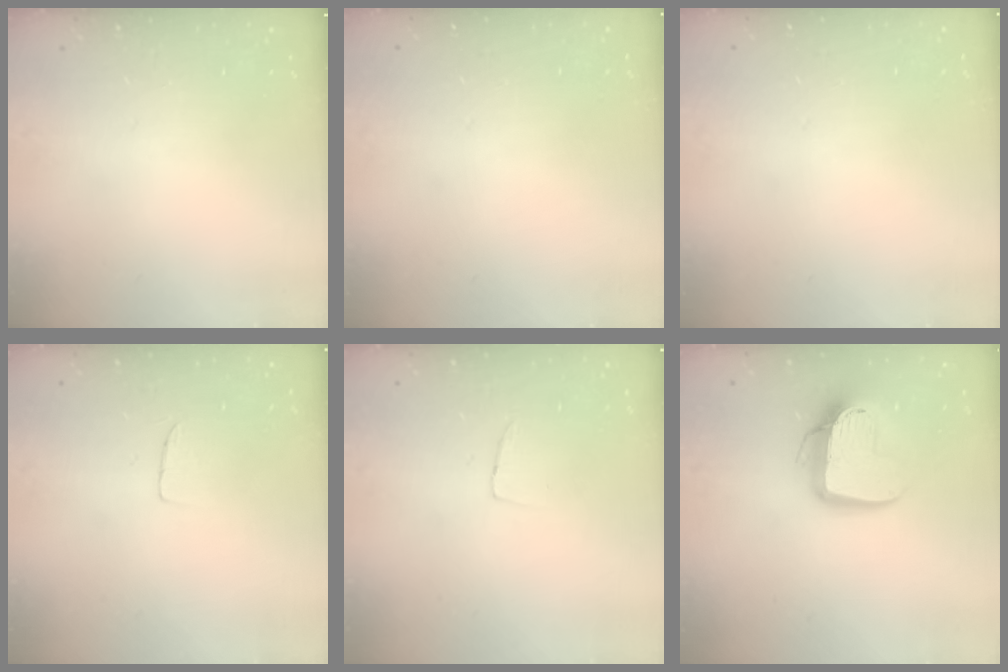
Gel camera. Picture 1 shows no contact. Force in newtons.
{"total": 0.0}
{"total": 0.0}
{"total": 4.1, "press": 4.0, "slide": 0.2}
{"total": 2.9, "press": 2.9, "slide": 0.1}
{"total": 13.8, "press": 13.8, "slide": 1.2}